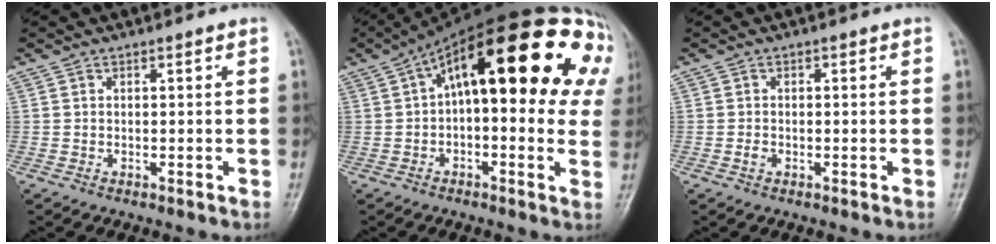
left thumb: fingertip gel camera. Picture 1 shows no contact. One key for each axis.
{"total": 28.2, "fx": 8.3, "fy": 11.8, "fz": 24.2, "tx": -0.312, "ty": 0.069, "tz": 0.113}
{"total": 1.1, "fx": -0.4, "fy": 0.8, "fz": 0.6, "tx": -0.009, "ty": 0.001, "tz": -0.009}